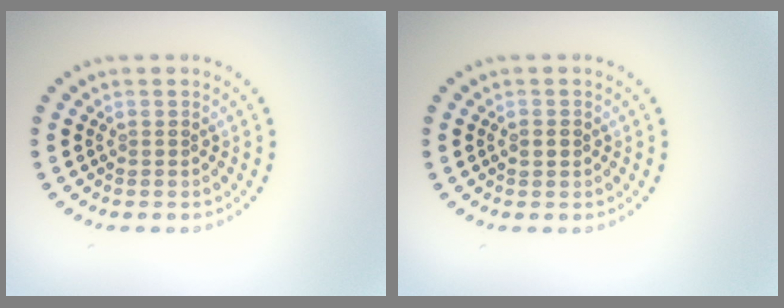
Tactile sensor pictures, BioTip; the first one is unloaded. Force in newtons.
{"total": 1.1, "press": 1.1, "slide": 0.2}